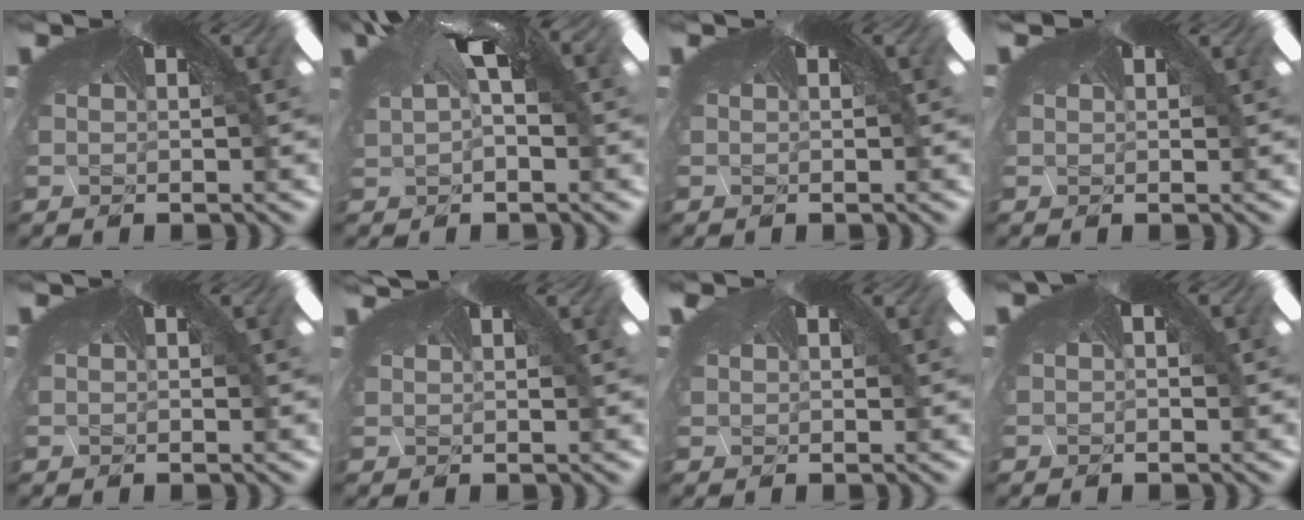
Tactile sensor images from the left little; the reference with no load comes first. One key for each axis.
{"total": 1.7, "fx": -1.0, "fy": 0.8, "fz": 1.2, "tx": -0.050, "ty": -0.016, "tz": 0.005}
{"total": 0.0}
{"total": 1.1, "fx": 0.4, "fy": 0.8, "fz": 0.5, "tx": -0.020, "ty": 0.005, "tz": 0.005}
{"total": 0.0}
{"total": 0.7, "fx": 0.1, "fy": 0.6, "fz": -0.3, "tx": -0.010, "ty": -0.001, "tz": 0.004}
{"total": 0.8, "fx": 0.4, "fy": 0.7, "fz": 0.1, "tx": -0.012, "ty": -0.001, "tz": 0.009}
{"total": 1.3, "fx": 0.0, "fy": 0.5, "fz": 1.1, "tx": -0.021, "ty": 0.009, "tz": -0.003}